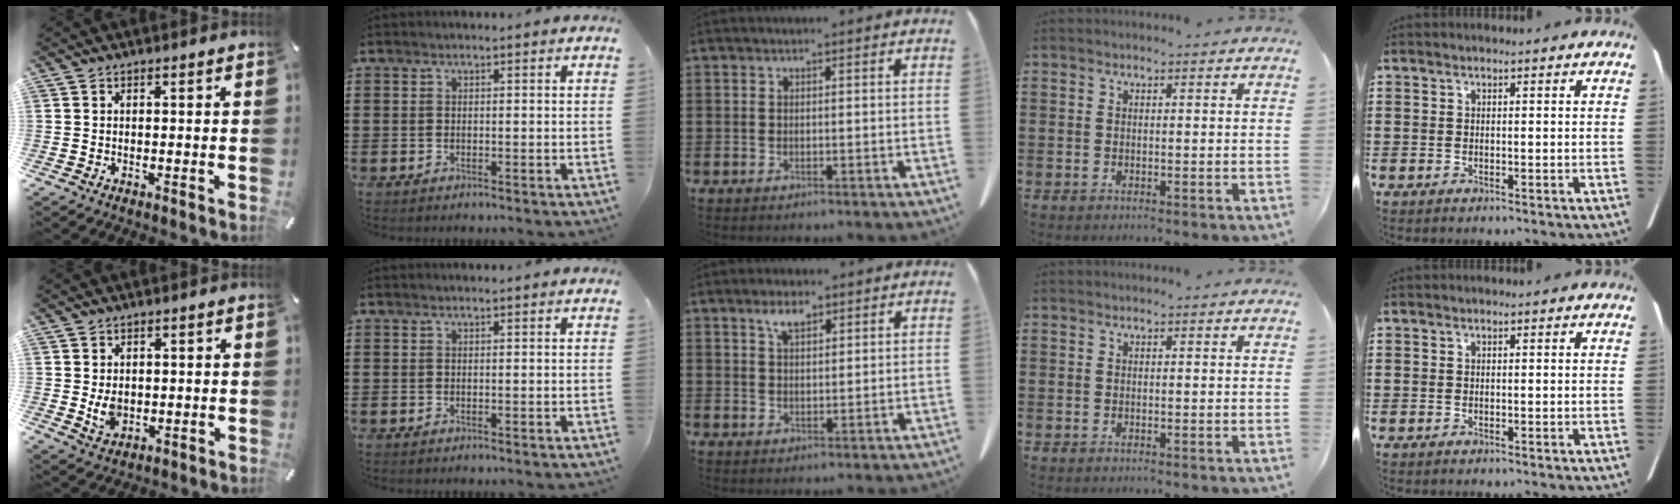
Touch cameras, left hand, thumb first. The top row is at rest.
{"thumb": {"total": 4.5, "force": [0.2, 3.6, 2.6], "torque": [-0.046, -0.007, 0.001]}, "middle": {"total": 3.3, "force": [2.3, 1.3, 2.1], "torque": [-0.039, 0.000, 0.040]}}